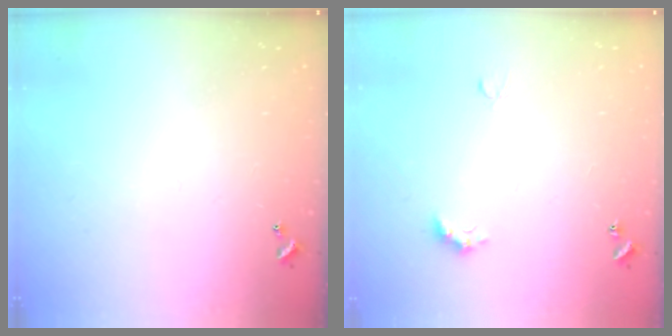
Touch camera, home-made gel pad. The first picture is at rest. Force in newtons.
{"total": 2.8, "press": 2.7, "slide": 0.6}